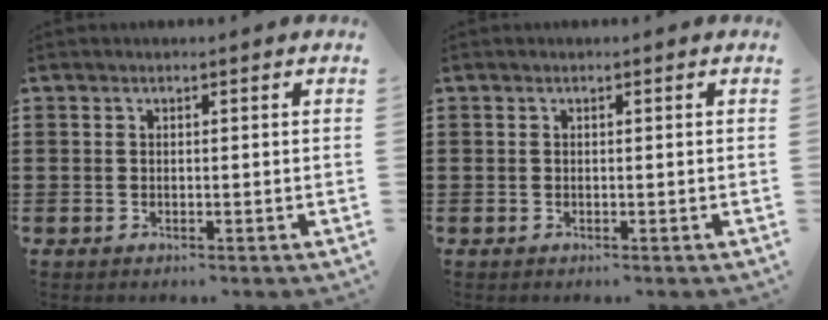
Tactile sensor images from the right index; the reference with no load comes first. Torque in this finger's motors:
{"motor_torque": [0.47, 0.19, 0.01, 0.00]}